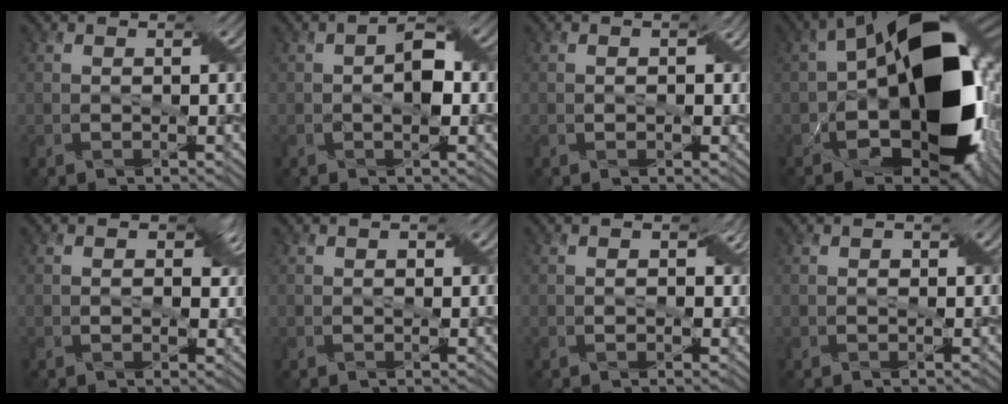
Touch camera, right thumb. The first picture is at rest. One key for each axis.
{"total": 3.6, "fx": -0.3, "fy": 1.8, "fz": 3.1, "tx": -0.047, "ty": 0.006, "tz": -0.009}
{"total": 1.6, "fx": 0.0, "fy": 1.1, "fz": 1.1, "tx": -0.020, "ty": -0.003, "tz": -0.001}
{"total": 20.1, "fx": -1.1, "fy": 11.9, "fz": 16.2, "tx": -0.271, "ty": -0.030, "tz": -0.008}
{"total": 3.6, "fx": 0.6, "fy": 2.5, "fz": 2.5, "tx": -0.037, "ty": -0.005, "tz": 0.005}
{"total": 0.6, "fx": 0.1, "fy": 0.5, "fz": 0.3, "tx": -0.003, "ty": -0.002, "tz": -0.003}
{"total": 2.1, "fx": 0.0, "fy": 1.6, "fz": 1.4, "tx": -0.026, "ty": -0.005, "tz": 0.001}
{"total": 0.5, "fx": 0.1, "fy": 0.5, "fz": 0.2, "tx": -0.002, "ty": -0.002, "tz": -0.004}